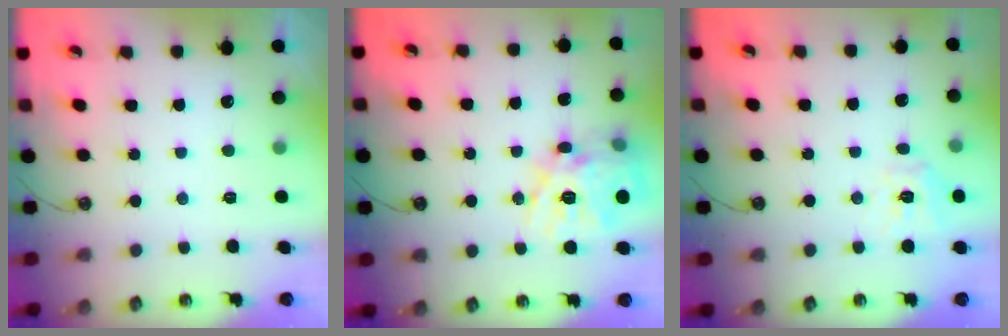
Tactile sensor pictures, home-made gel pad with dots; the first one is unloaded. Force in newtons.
{"total": 20.0, "press": 19.8, "slide": 2.8}
{"total": 9.3, "press": 9.3, "slide": 0.9}